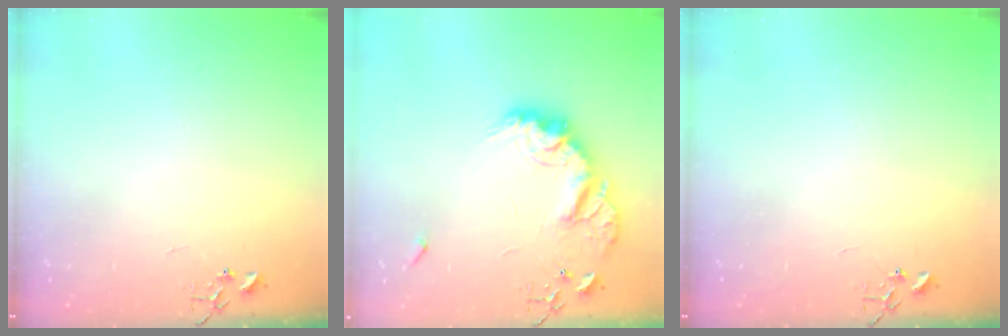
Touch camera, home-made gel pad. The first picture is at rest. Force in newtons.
{"total": 17.2, "press": 17.2, "slide": 0.9}
{"total": 0.0}